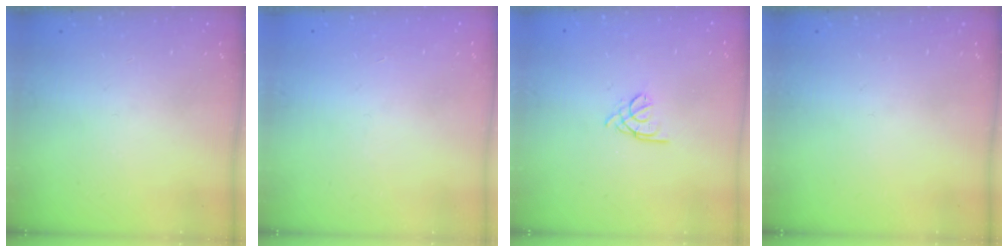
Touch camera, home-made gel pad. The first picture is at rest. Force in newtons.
{"total": 1.0, "press": 0.9, "slide": 0.3}
{"total": 1.7, "press": 1.7, "slide": 0.4}
{"total": 0.0}